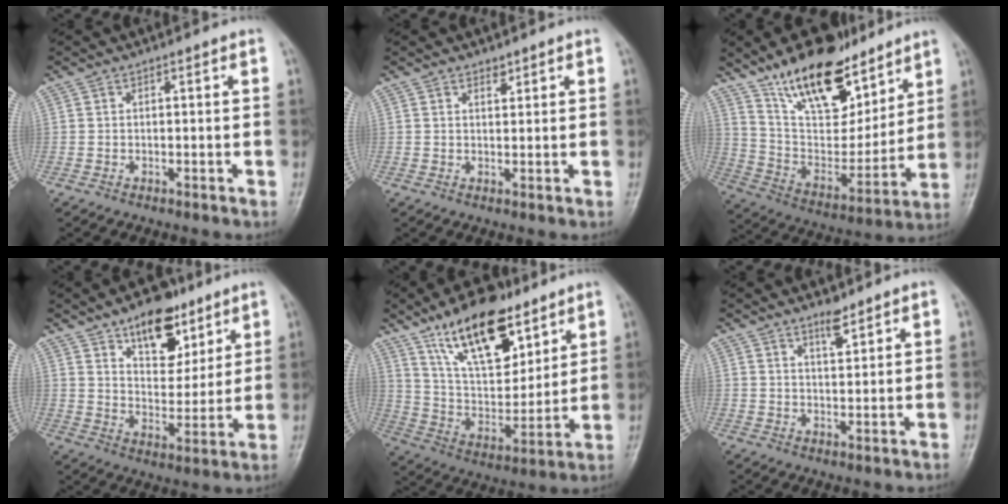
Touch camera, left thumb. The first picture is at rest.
{"total": 1.4, "force": [1.1, 0.7, 0.4], "torque": [0.002, -0.009, 0.017]}
{"total": 21.9, "force": [14.9, 9.8, 12.7], "torque": [-0.158, -0.071, 0.264]}
{"total": 13.0, "force": [7.9, 7.0, 7.5], "torque": [-0.075, -0.046, 0.128]}
{"total": 19.9, "force": [12.4, 9.0, 12.7], "torque": [-0.165, -0.061, 0.226]}
{"total": 3.4, "force": [2.7, 1.0, 1.8], "torque": [-0.022, -0.021, 0.045]}